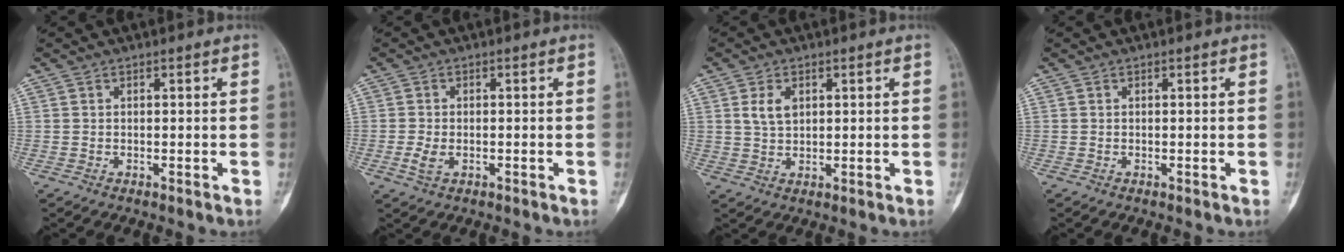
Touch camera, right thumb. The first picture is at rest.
{"total": 2.8, "force": [-0.8, 1.7, 2.1], "torque": [-0.046, 0.001, -0.016]}
{"total": 3.9, "force": [1.5, 2.5, 2.6], "torque": [-0.040, -0.003, 0.031]}
{"total": 0.0}